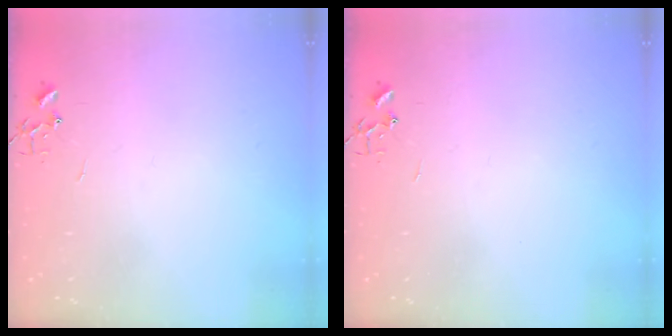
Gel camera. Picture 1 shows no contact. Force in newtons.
{"total": 0.0}